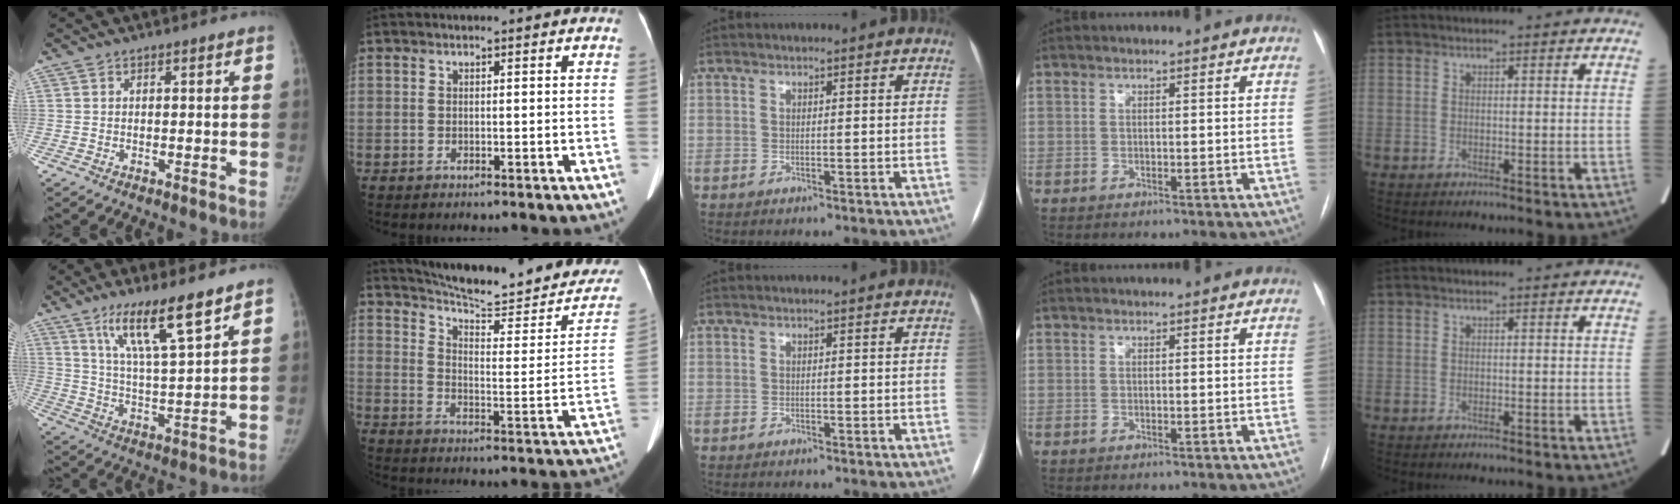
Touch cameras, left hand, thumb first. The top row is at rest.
{"thumb": {"total": 12.8, "force": [8.4, 1.8, 9.5], "torque": [-0.162, -0.047, 0.156]}, "index": {"total": 23.3, "force": [20.7, 3.6, 10.1], "torque": [-0.143, -0.051, 0.262]}}